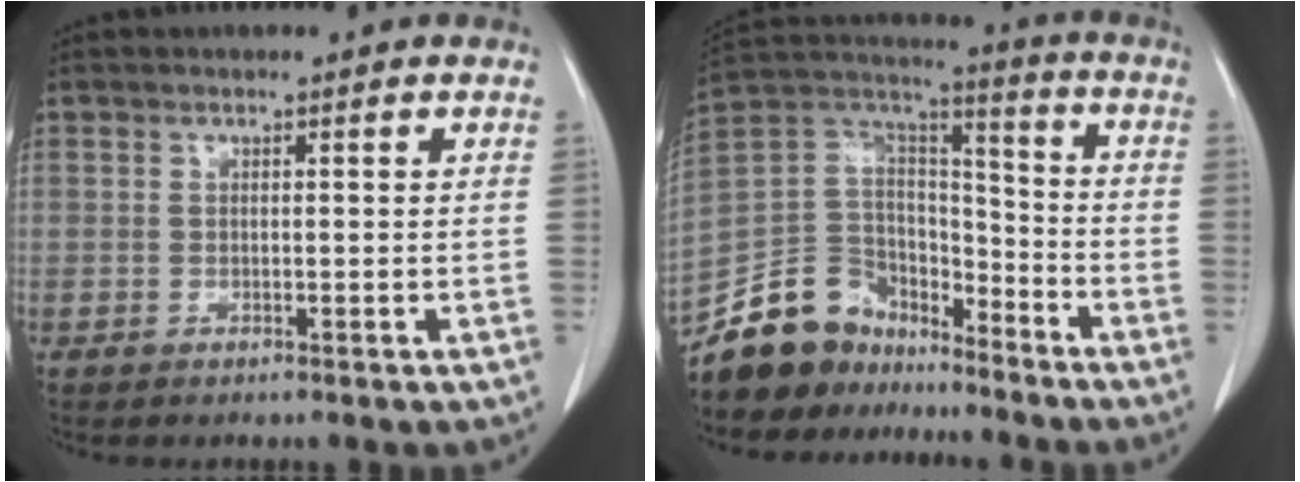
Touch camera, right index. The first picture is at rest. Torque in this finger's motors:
{"motor_torque": [-0.40, -0.22, -0.05, -0.08]}